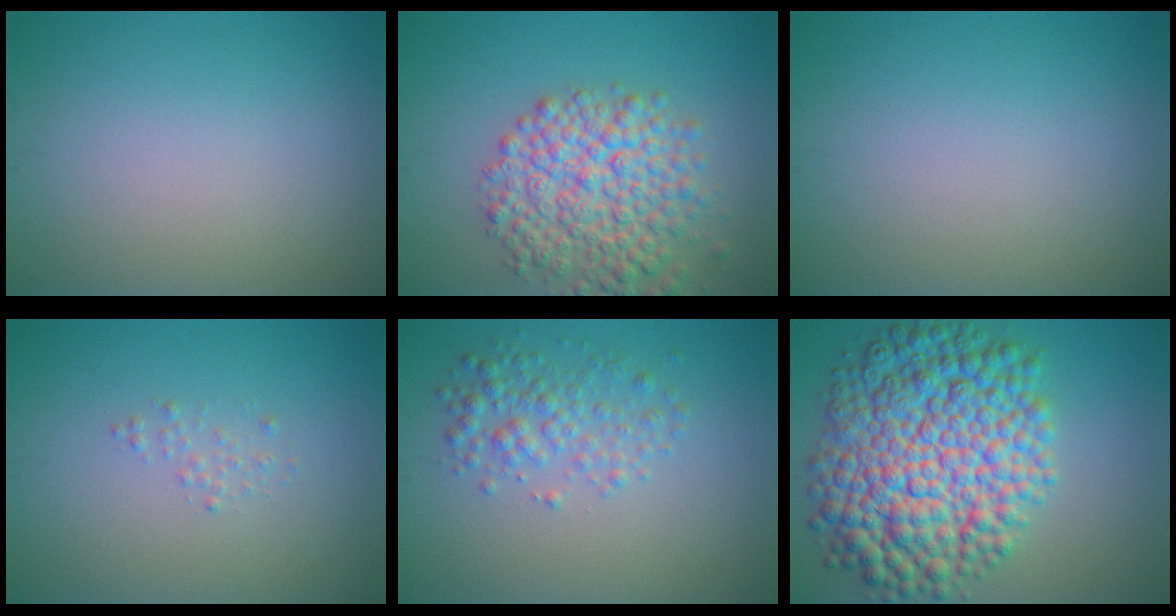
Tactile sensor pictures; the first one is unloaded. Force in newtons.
{"total": 7.0, "press": 7.0, "slide": 0.3}
{"total": 0.0}
{"total": 0.8, "press": 0.8, "slide": 0.0}
{"total": 3.0, "press": 3.0, "slide": 0.1}
{"total": 13.2, "press": 13.2, "slide": 0.1}